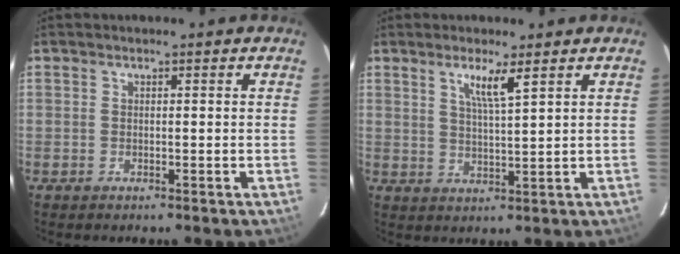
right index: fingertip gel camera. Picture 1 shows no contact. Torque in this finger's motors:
{"motor_torque": [0.03, 0.06, 0.11, 0.04]}